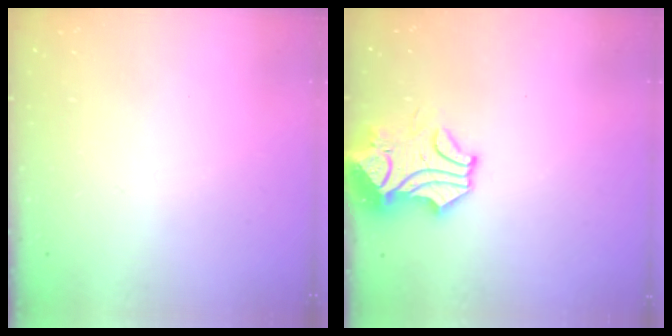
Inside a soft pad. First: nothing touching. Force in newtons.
{"total": 2.7, "press": 2.3, "slide": 1.5}